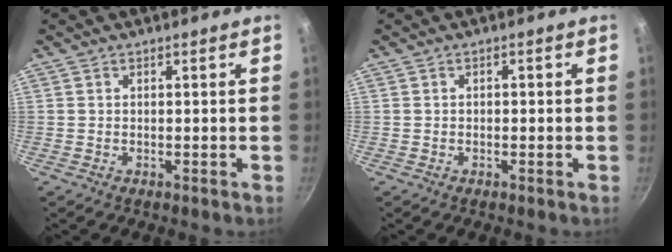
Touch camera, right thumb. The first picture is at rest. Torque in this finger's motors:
{"motor_torque": [0.21, 0.01, 0.12, 0.71, 0.06]}